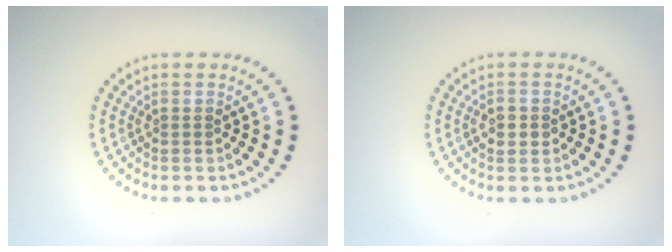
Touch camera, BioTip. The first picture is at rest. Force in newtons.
{"total": 1.3, "press": 1.2, "slide": 0.2}